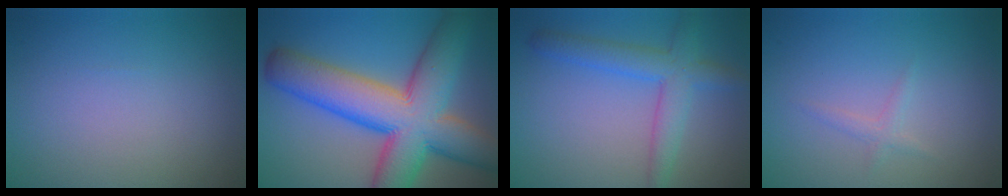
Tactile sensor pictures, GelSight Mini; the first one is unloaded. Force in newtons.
{"total": 13.2, "press": 13.2, "slide": 0.5}
{"total": 4.2, "press": 4.2, "slide": 0.2}
{"total": 1.0, "press": 1.0, "slide": 0.1}